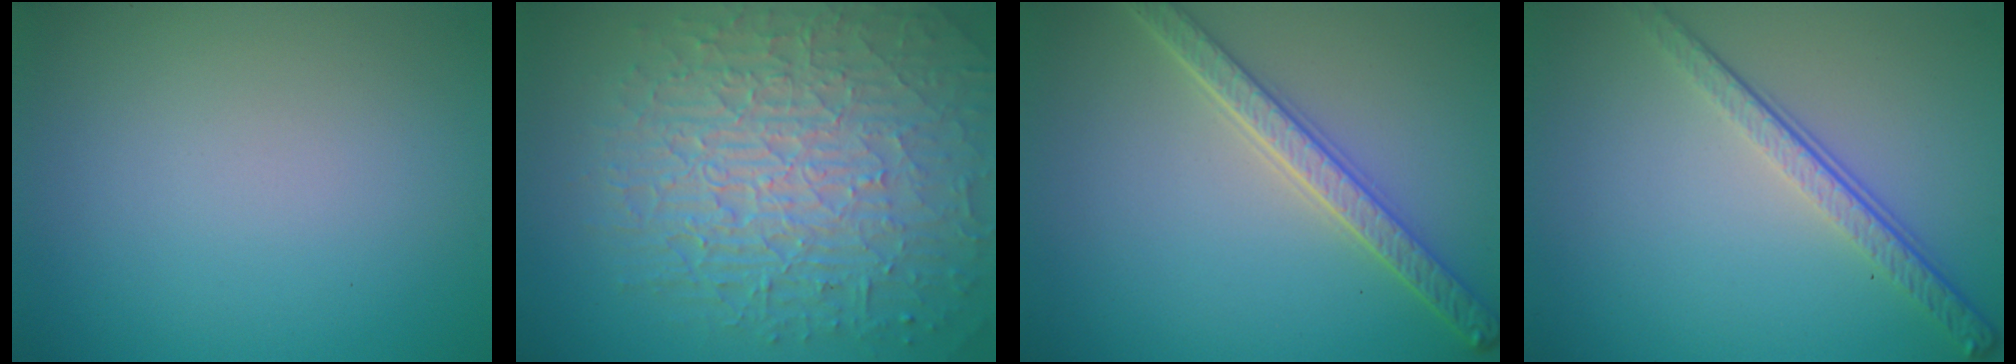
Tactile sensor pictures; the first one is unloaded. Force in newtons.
{"total": 10.0, "press": 6.5, "slide": 7.6}
{"total": 4.2, "press": 3.6, "slide": 2.2}
{"total": 4.0, "press": 2.8, "slide": 2.9}